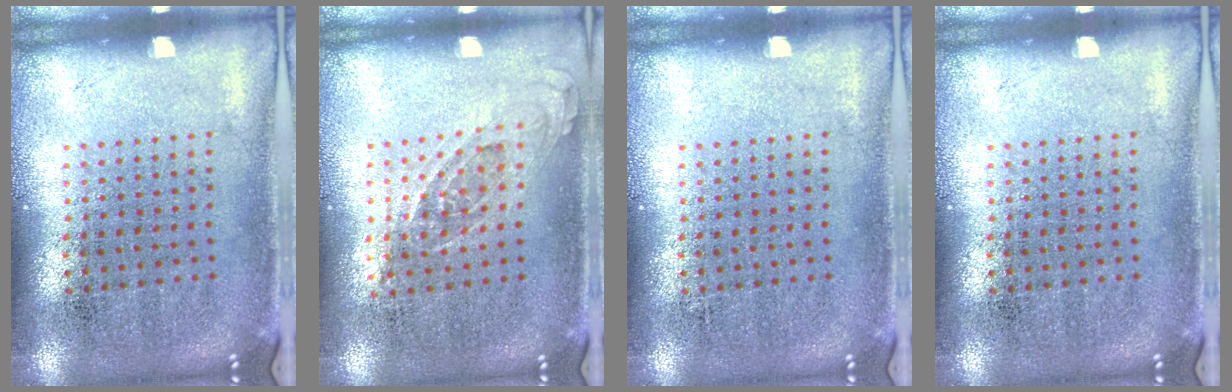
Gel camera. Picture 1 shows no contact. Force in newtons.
{"total": 0.7, "press": 0.7, "slide": 0.3}
{"total": 0.0}
{"total": 0.0}